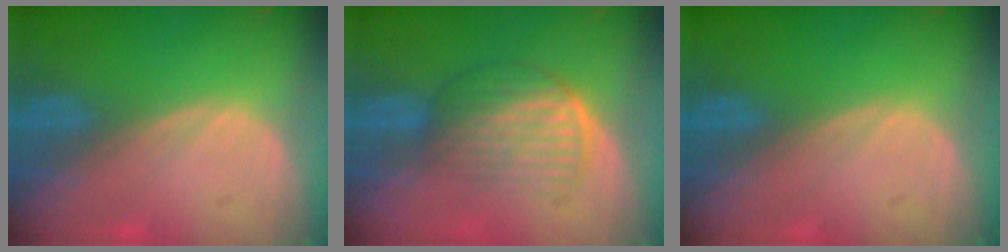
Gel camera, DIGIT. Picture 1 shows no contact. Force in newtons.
{"total": 7.2, "press": 6.0, "slide": 4.0}
{"total": 0.0}